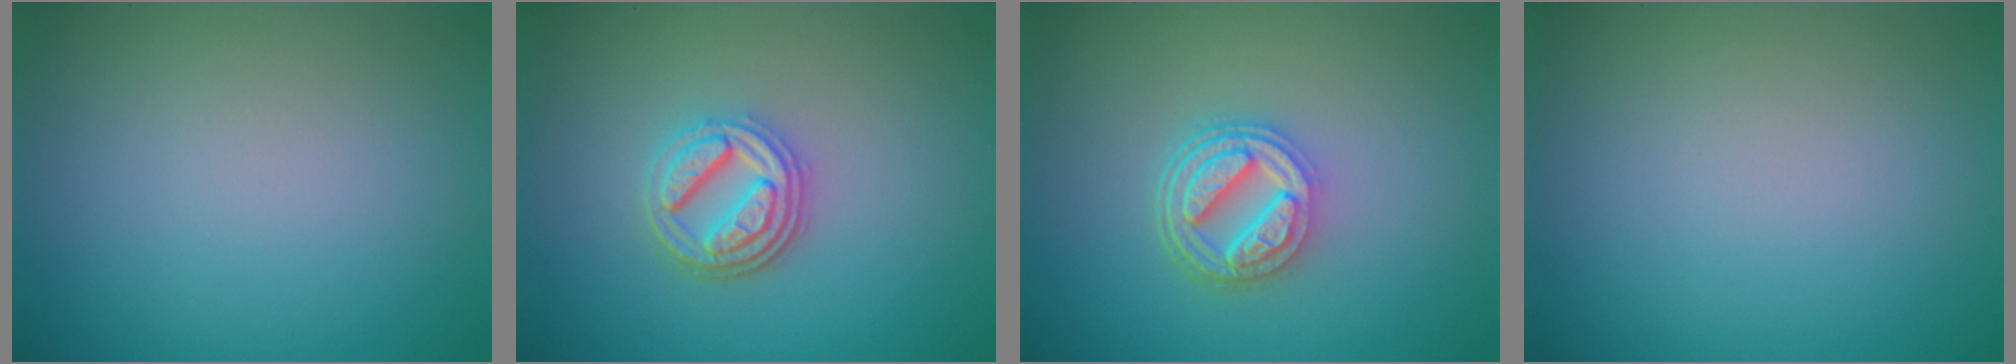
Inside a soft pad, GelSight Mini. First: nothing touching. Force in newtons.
{"total": 4.0, "press": 3.3, "slide": 2.3}
{"total": 4.6, "press": 3.4, "slide": 3.2}
{"total": 0.0}